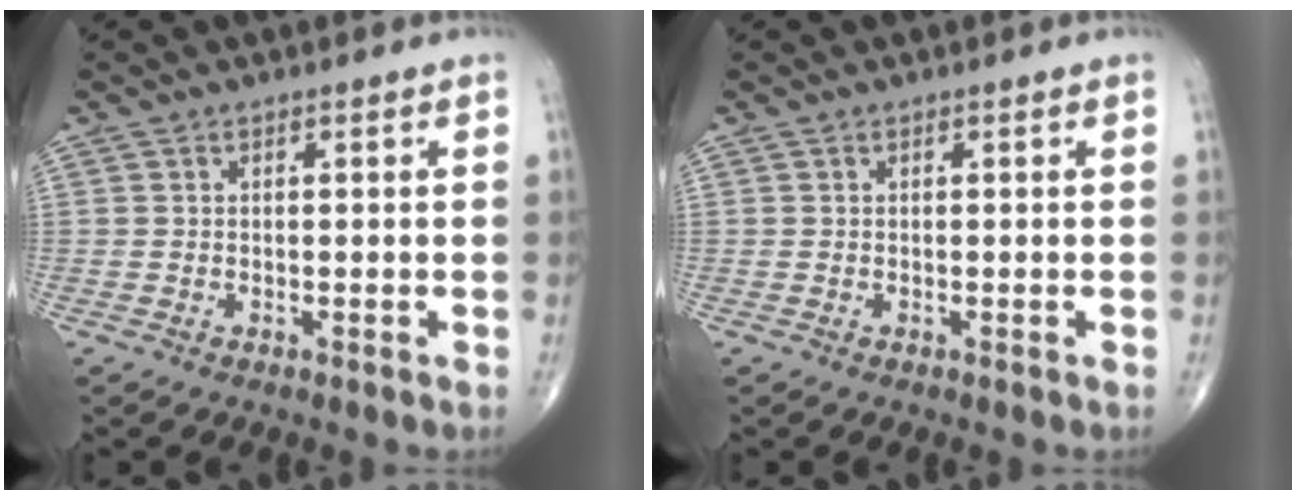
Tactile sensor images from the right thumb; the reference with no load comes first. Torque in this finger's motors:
{"motor_torque": [0.00, 0.00, 0.03, 0.05, 0.04]}